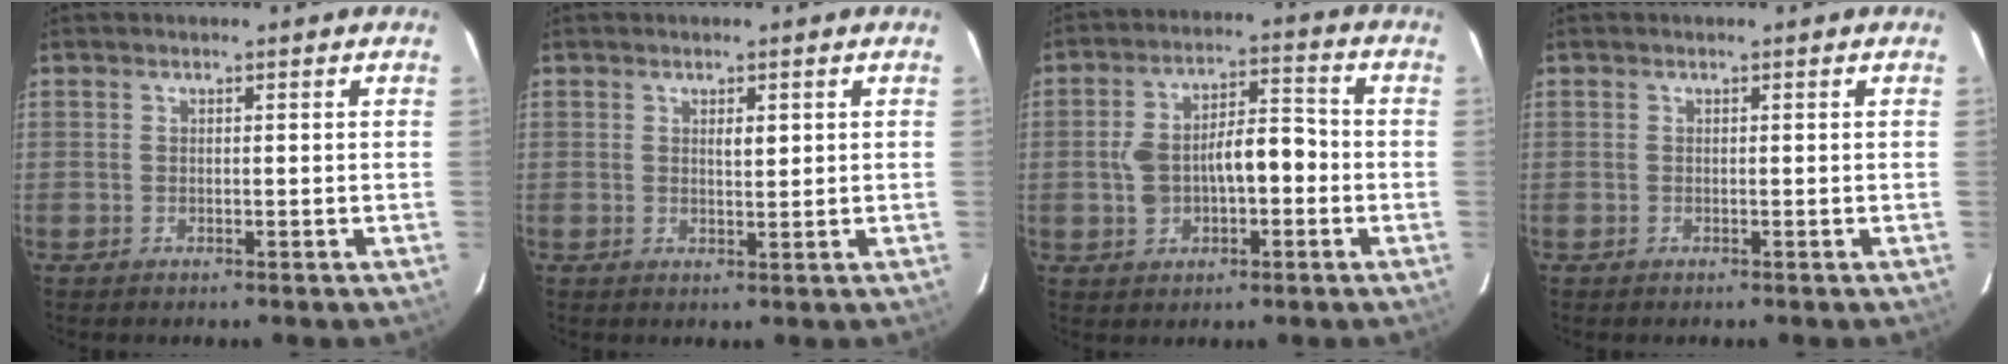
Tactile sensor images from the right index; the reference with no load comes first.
{"total": 1.7, "force": [0.7, 0.5, 1.4], "torque": [-0.024, -0.001, 0.012]}
{"total": 9.7, "force": [-1.3, 4.4, 8.6], "torque": [-0.163, 0.032, -0.016]}
{"total": 0.0}